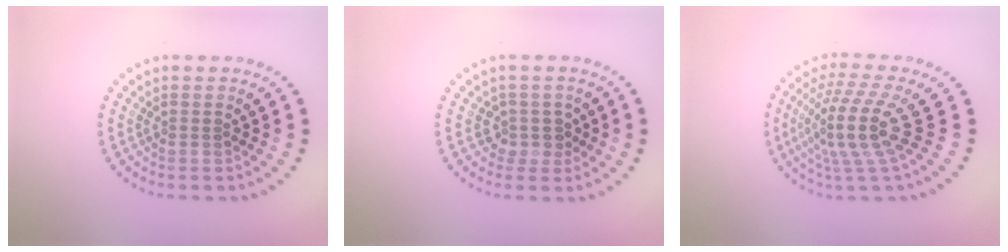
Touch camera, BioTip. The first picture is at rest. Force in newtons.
{"total": 1.8, "press": 1.4, "slide": 1.2}
{"total": 5.0, "press": 3.8, "slide": 3.4}